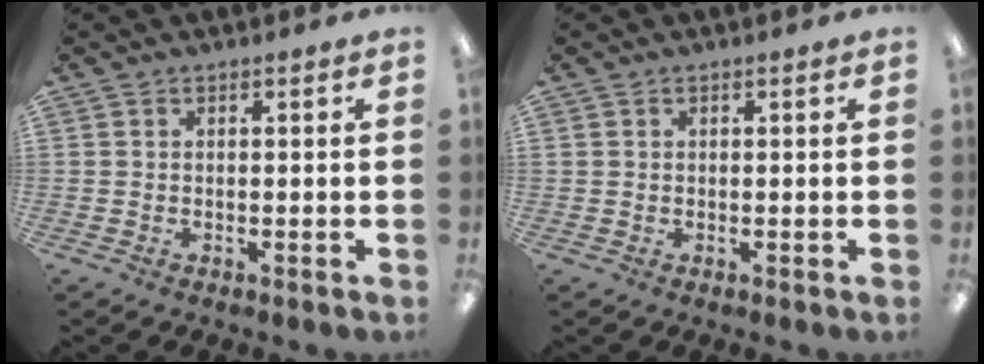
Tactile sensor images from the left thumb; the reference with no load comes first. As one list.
[{"total": 0.8, "force": [0.2, 0.8, 0.0], "torque": [0.002, 0.005, 0.002]}]